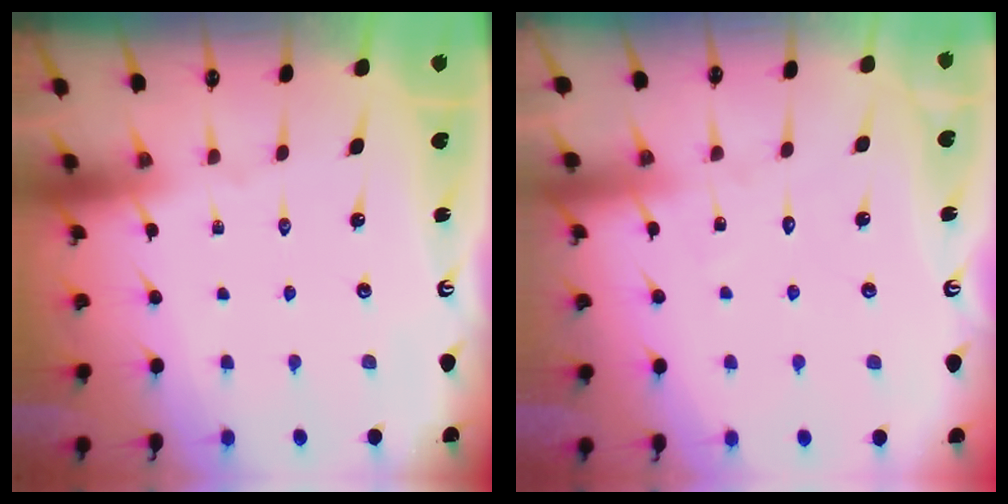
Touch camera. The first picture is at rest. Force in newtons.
{"total": 5.9, "press": 5.9, "slide": 0.5}